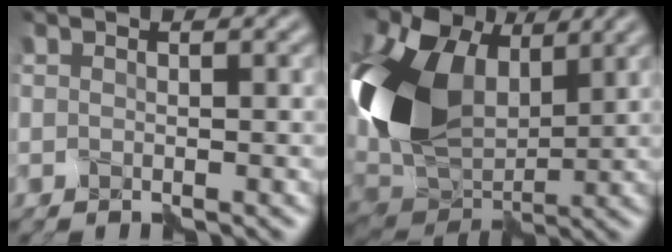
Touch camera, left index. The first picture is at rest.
{"total": 13.6, "force": [3.7, 8.6, 9.8], "torque": [-0.229, 0.026, 0.065]}